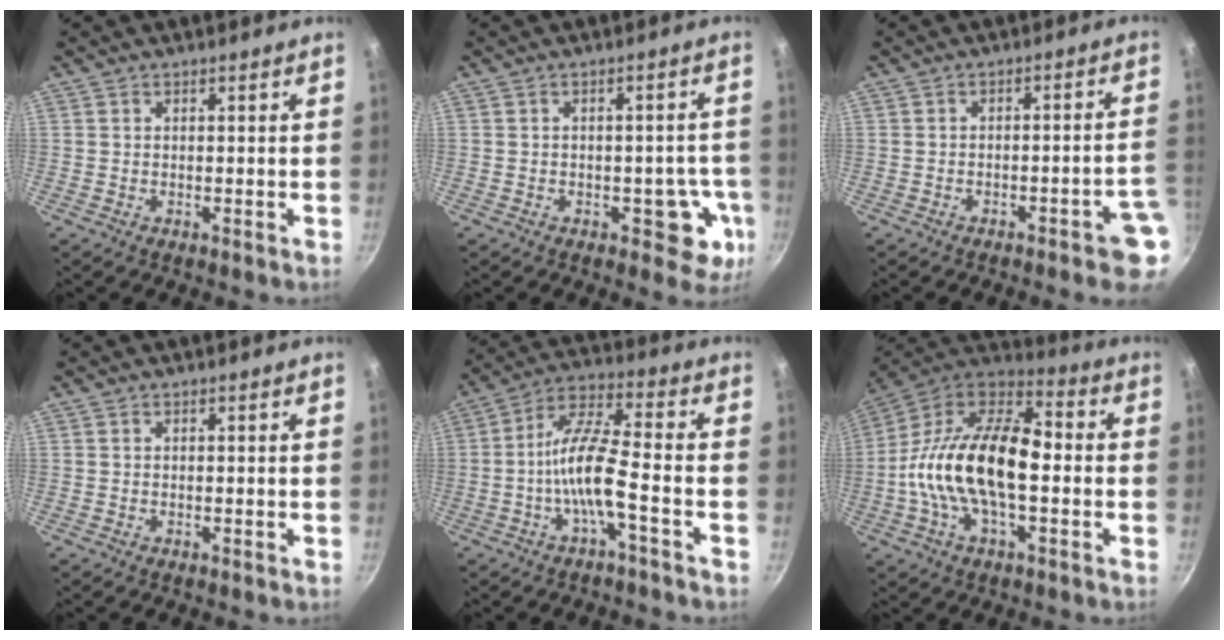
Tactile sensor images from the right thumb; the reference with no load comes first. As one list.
[{"total": 8.0, "force": [-2.5, 4.9, 5.8], "torque": [-0.016, 0.016, -0.029]}, {"total": 6.9, "force": [-3.0, 1.6, 6.0], "torque": [-0.061, 0.038, -0.028]}, {"total": 0.0}, {"total": 10.8, "force": [-3.3, 2.2, 10.0], "torque": [-0.199, 0.040, -0.073]}, {"total": 22.5, "force": [-1.8, 11.8, 19.1], "torque": [-0.332, 0.044, -0.054]}]